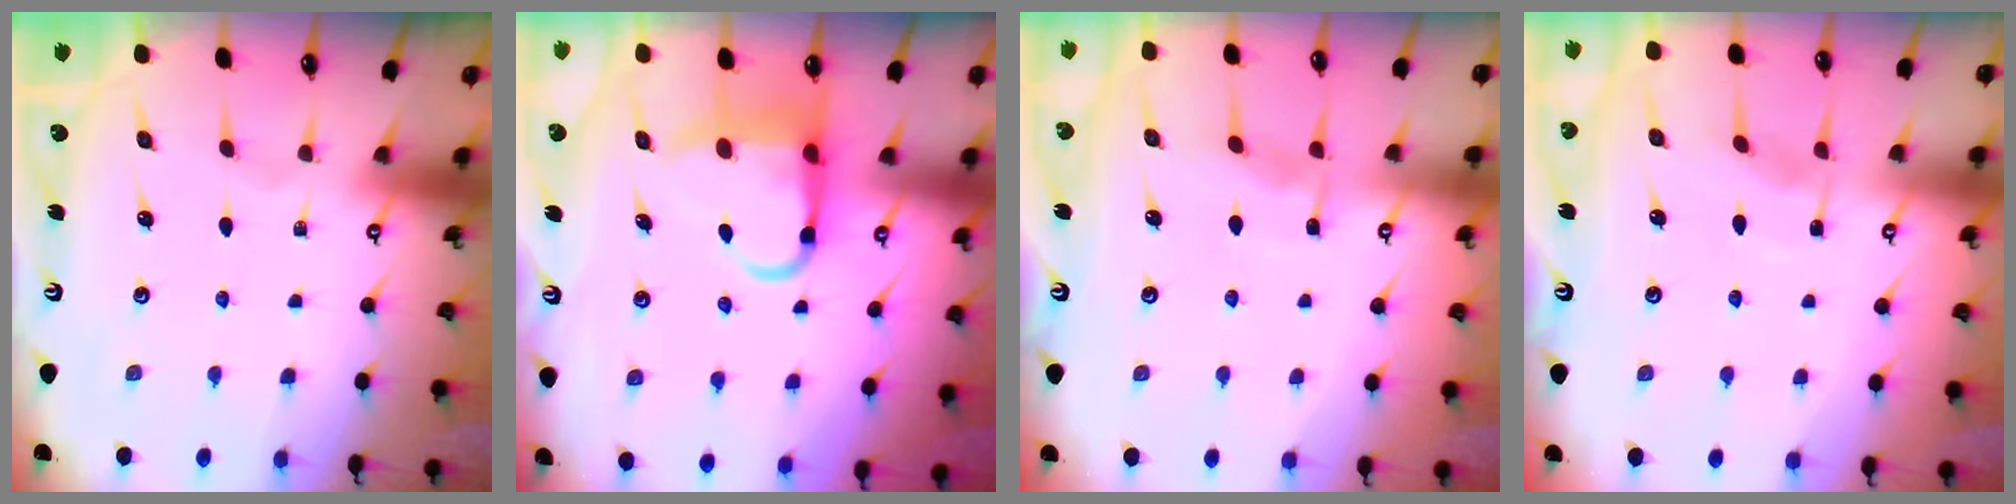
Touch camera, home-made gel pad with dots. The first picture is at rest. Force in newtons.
{"total": 8.0, "press": 7.8, "slide": 1.6}
{"total": 5.1, "press": 5.0, "slide": 0.6}
{"total": 3.7, "press": 3.7, "slide": 0.5}